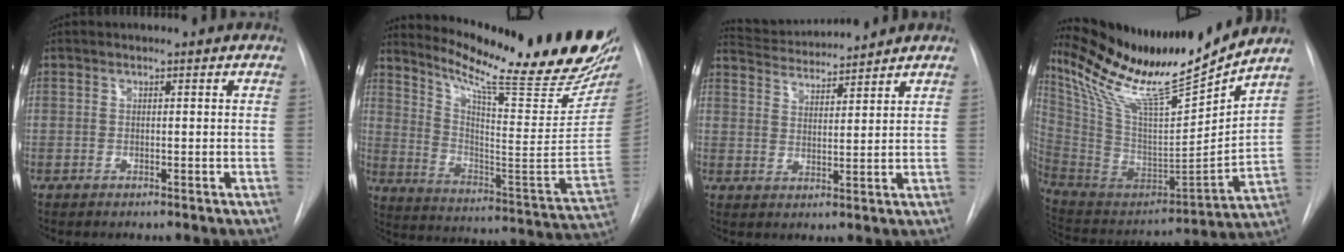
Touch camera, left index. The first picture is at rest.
{"total": 25.8, "force": [21.4, 1.9, 14.2], "torque": [-0.225, -0.095, 0.295]}
{"total": 7.6, "force": [7.4, -0.2, 1.5], "torque": [-0.038, 0.013, 0.132]}
{"total": 20.7, "force": [18.2, 0.1, 10.0], "torque": [-0.185, -0.057, 0.323]}